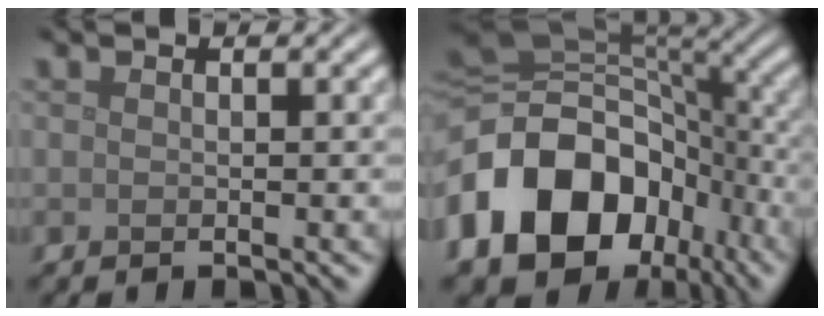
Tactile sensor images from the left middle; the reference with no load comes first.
{"total": 16.3, "force": [-6.0, 12.3, 8.8], "torque": [-0.190, -0.015, -0.108]}